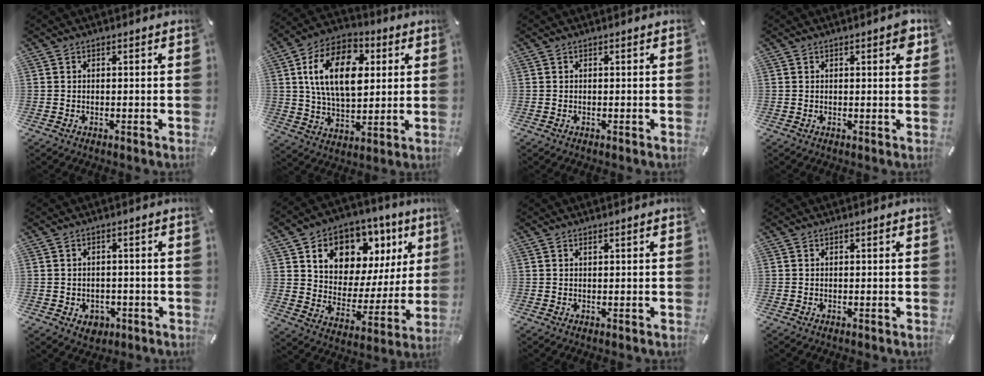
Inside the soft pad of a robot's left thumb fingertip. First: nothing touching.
{"total": 17.3, "force": [4.4, 10.8, 12.7], "torque": [-0.241, 0.006, 0.075]}
{"total": 0.0}
{"total": 3.0, "force": [1.3, 1.1, 2.5], "torque": [-0.029, -0.004, 0.016]}
{"total": 3.7, "force": [-1.2, 3.1, 1.5], "torque": [-0.018, 0.003, -0.022]}
{"total": 10.9, "force": [6.3, 8.1, 3.5], "torque": [-0.053, -0.062, 0.112]}
{"total": 0.6, "force": [0.3, 0.1, 0.5], "torque": [-0.009, 0.001, 0.005]}
{"total": 0.0}